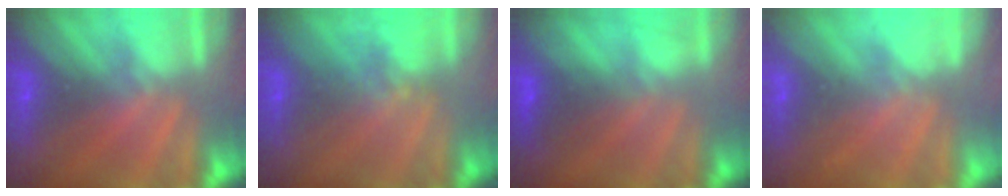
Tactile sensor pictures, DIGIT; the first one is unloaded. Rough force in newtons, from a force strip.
{"total": 4.0}
{"total": 3.3}
{"total": 2.3}